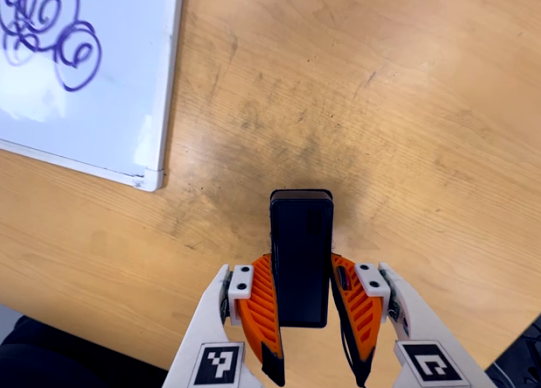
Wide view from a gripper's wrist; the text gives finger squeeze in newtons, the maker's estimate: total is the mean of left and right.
{"total": 5.7, "left": 4.0, "right": 7.3}